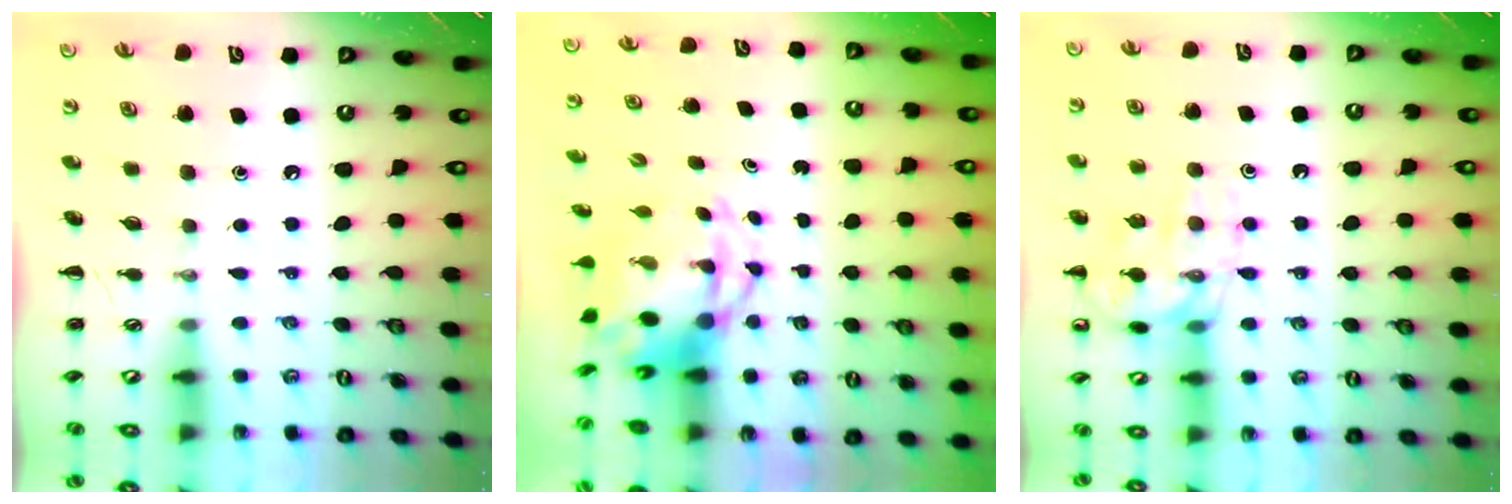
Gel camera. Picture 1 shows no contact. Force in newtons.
{"total": 5.0, "press": 4.8, "slide": 1.6}
{"total": 13.4, "press": 13.3, "slide": 1.4}